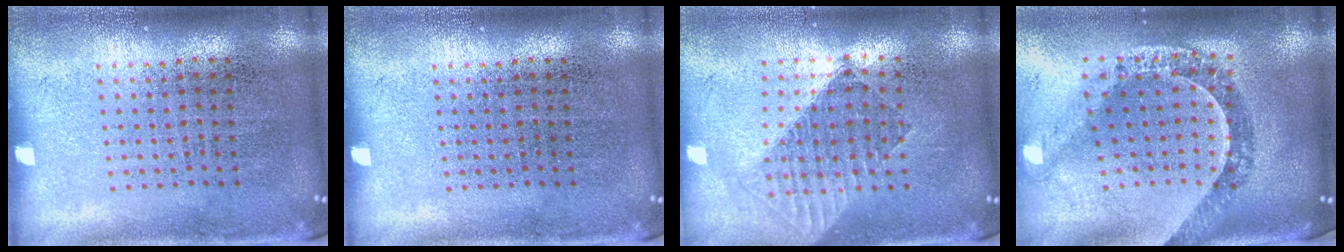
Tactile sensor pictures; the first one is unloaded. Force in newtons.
{"total": 0.0}
{"total": 1.5, "press": 1.3, "slide": 0.8}
{"total": 1.4, "press": 1.3, "slide": 0.6}